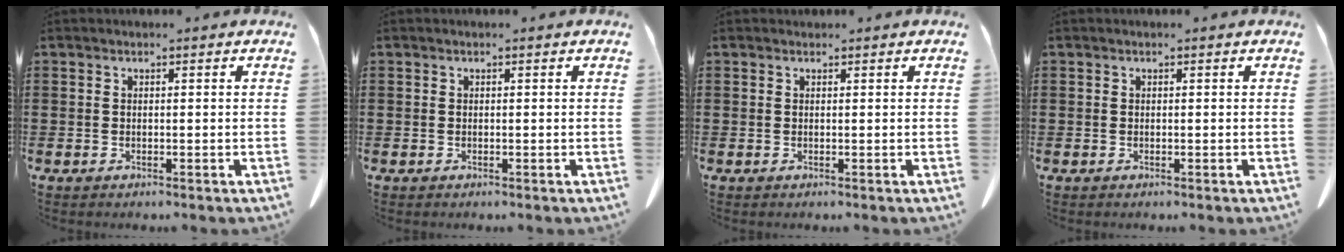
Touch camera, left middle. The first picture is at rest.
{"total": 0.0}
{"total": 0.0}
{"total": 0.0}